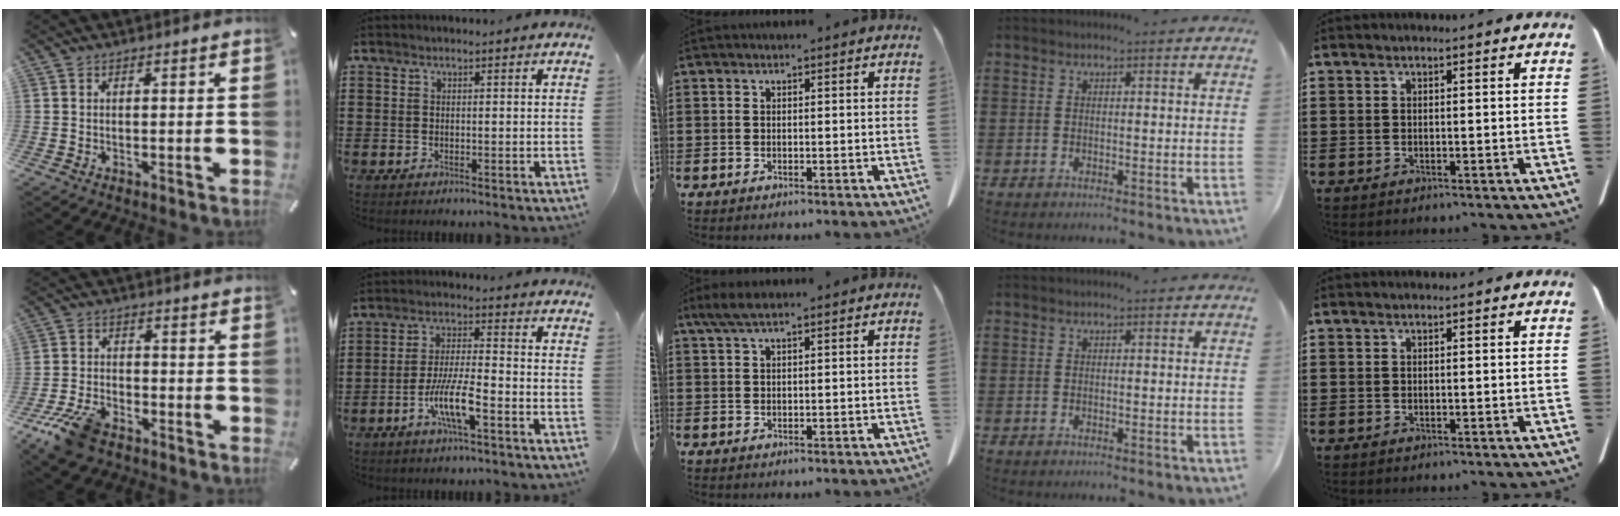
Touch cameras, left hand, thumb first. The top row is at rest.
{"thumb": {"total": 10.0, "force": [-6.9, 5.0, 5.2], "torque": [-0.109, 0.031, -0.129]}, "index": {"total": 7.8, "force": [-3.7, 1.5, 6.7], "torque": [-0.143, -0.006, -0.073]}, "middle": {"total": 2.8, "force": [1.7, 0.5, 2.1], "torque": [-0.044, 0.002, 0.032]}}